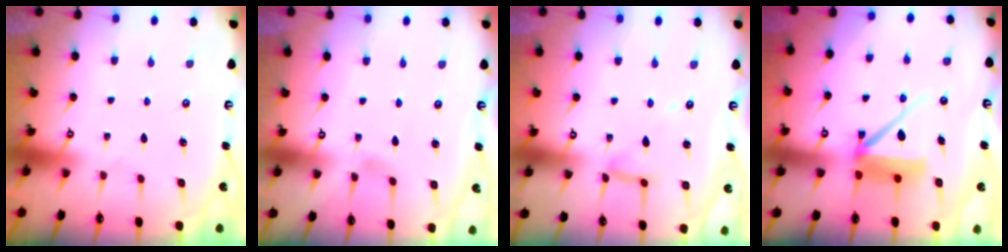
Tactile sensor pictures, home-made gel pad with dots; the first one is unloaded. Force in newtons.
{"total": 3.9, "press": 3.9, "slide": 0.5}
{"total": 8.6, "press": 8.6, "slide": 0.6}
{"total": 10.5, "press": 10.4, "slide": 1.1}